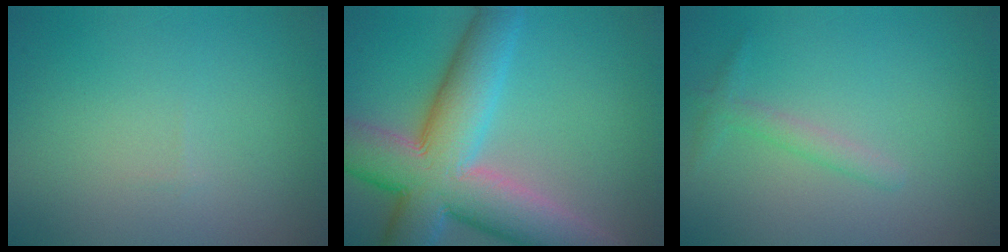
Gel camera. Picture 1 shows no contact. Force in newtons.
{"total": 12.1, "press": 12.1, "slide": 0.6}
{"total": 1.4, "press": 1.4, "slide": 0.1}